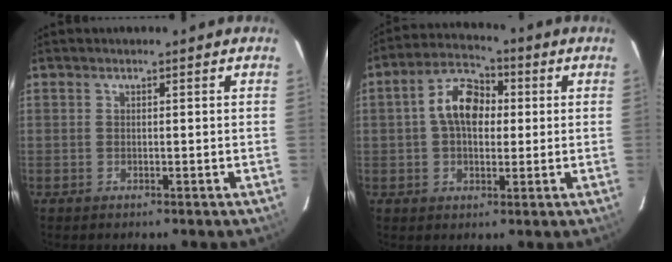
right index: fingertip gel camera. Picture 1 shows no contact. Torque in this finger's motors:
{"motor_torque": [0.54, 0.05, 0.70, 0.14]}